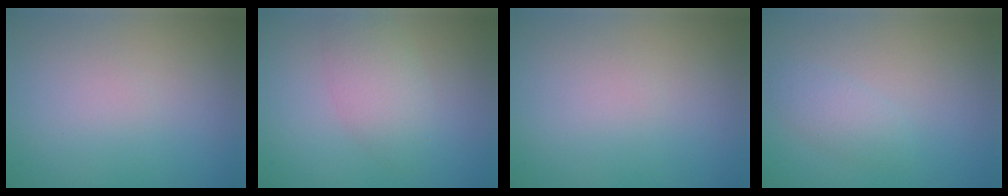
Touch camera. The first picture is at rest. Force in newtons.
{"total": 3.1, "press": 3.1, "slide": 0.1}
{"total": 0.0}
{"total": 1.6, "press": 1.6, "slide": 0.0}